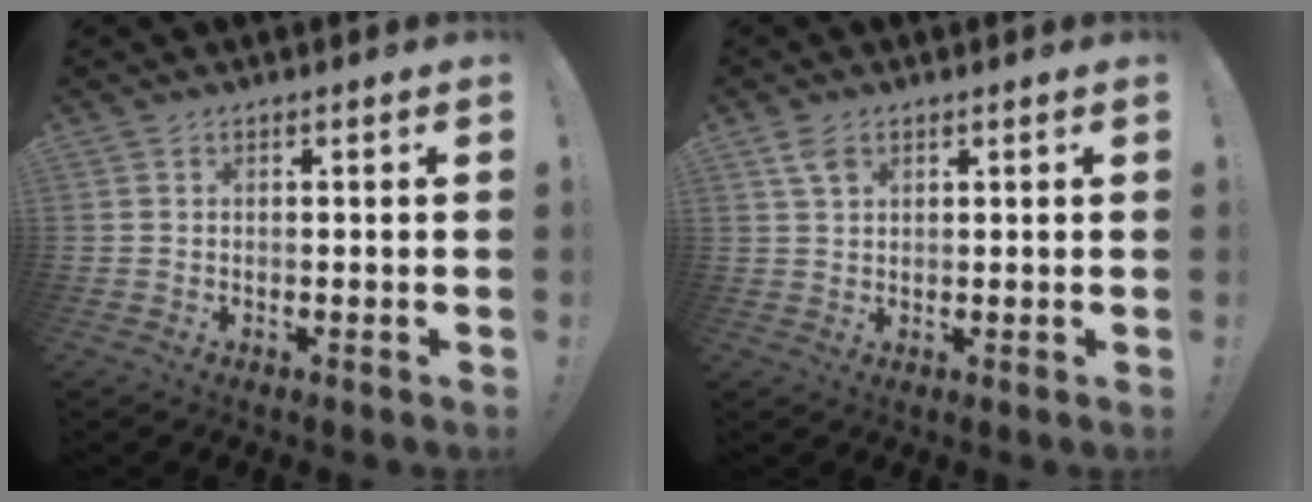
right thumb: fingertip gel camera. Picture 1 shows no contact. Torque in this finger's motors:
{"motor_torque": [0.01, -0.01, -0.01, 0.22, 0.00]}